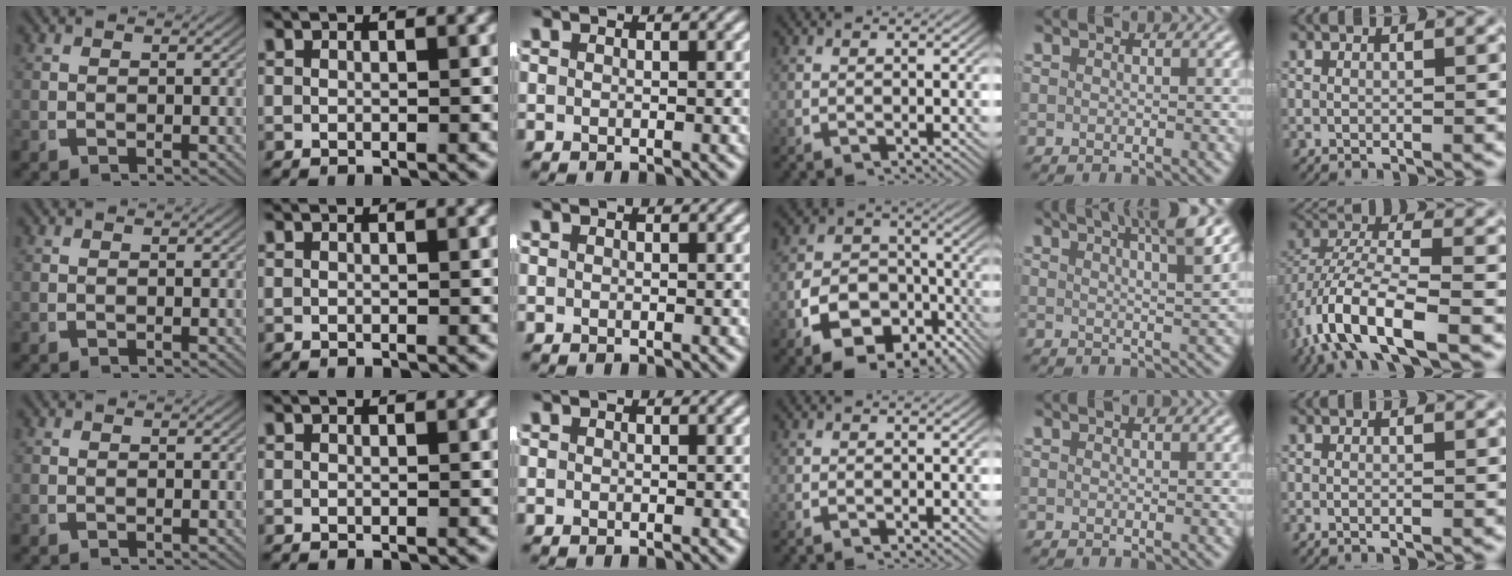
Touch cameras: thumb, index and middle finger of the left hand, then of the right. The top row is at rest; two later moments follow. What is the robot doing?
{"motion": "lift_and_place", "object": "jacket"}